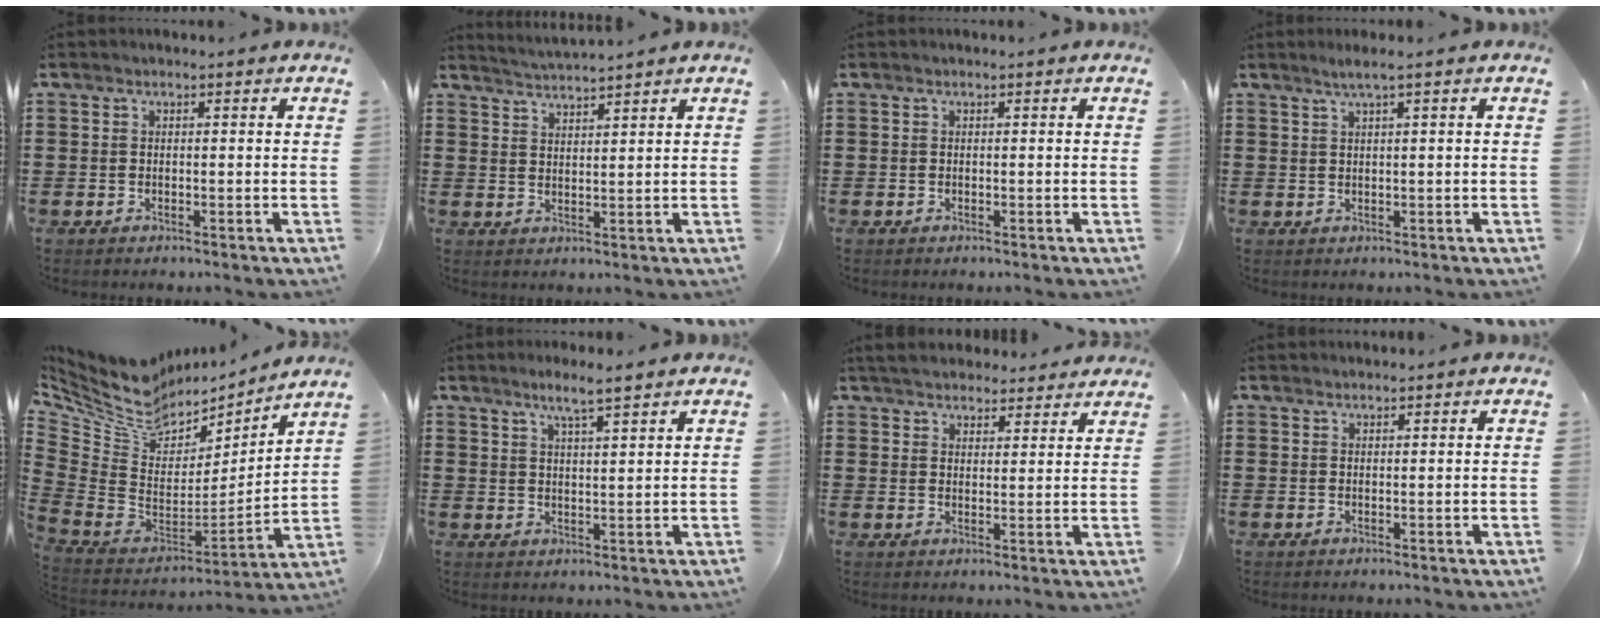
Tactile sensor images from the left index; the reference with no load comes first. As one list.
[{"total": 2.5, "force": [2.4, -0.8, -0.2], "torque": [-0.005, -0.012, 0.043]}, {"total": 0.0}, {"total": 1.8, "force": [0.9, -0.2, 1.5], "torque": [-0.029, -0.001, 0.015]}, {"total": 7.3, "force": [5.4, 4.1, 2.7], "torque": [-0.099, -0.050, 0.095]}, {"total": 4.0, "force": [3.3, -0.2, 2.3], "torque": [-0.053, -0.002, 0.057]}, {"total": 4.2, "force": [4.0, 0.9, 0.6], "torque": [-0.026, -0.010, 0.075]}, {"total": 0.9, "force": [0.9, 0.1, 0.0], "torque": [-0.003, -0.001, 0.018]}]